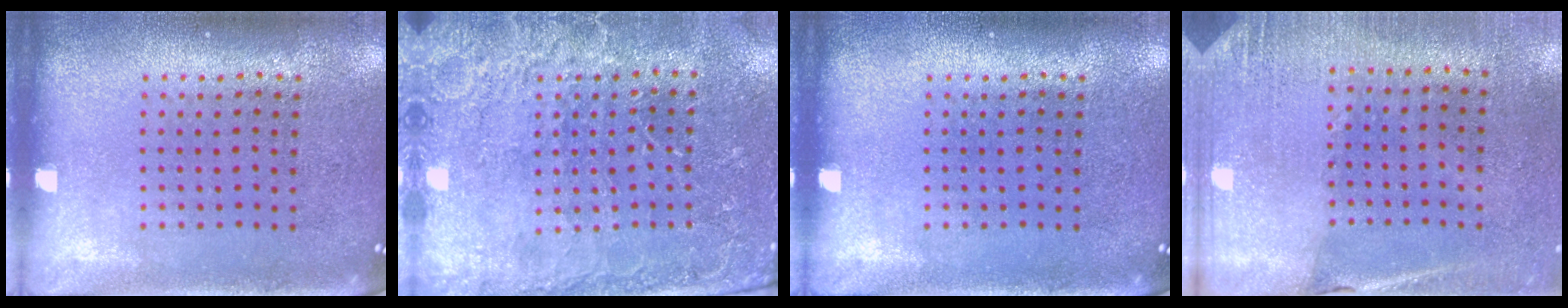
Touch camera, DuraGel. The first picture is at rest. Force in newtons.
{"total": 2.8, "press": 2.8, "slide": 0.2}
{"total": 0.0}
{"total": 2.6, "press": 2.4, "slide": 1.0}